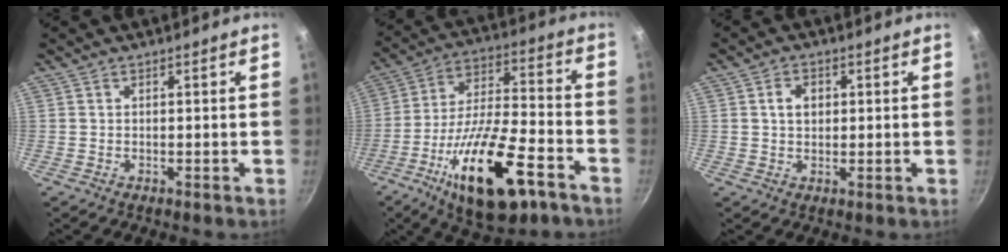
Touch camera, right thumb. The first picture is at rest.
{"total": 22.7, "force": [-11.1, 8.4, 17.9], "torque": [-0.295, 0.038, -0.186]}
{"total": 3.5, "force": [0.7, 2.6, 2.2], "torque": [-0.022, 0.003, 0.011]}